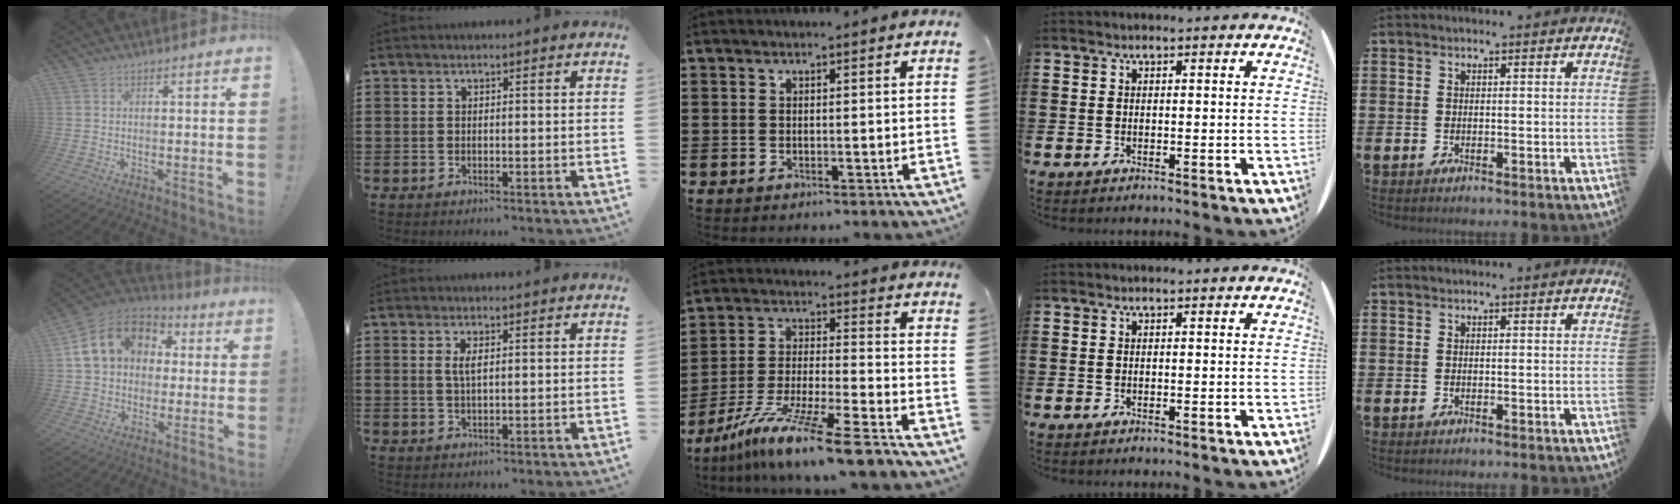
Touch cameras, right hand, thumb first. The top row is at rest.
{"thumb": {"total": 16.2, "force": [5.0, 12.9, 8.4], "torque": [-0.124, -0.006, 0.102]}, "index": {"total": 1.9, "force": [0.5, 0.5, 1.8], "torque": [-0.036, 0.003, 0.008]}, "middle": {"total": 12.2, "force": [-10.1, -0.8, 6.8], "torque": [-0.126, 0.006, -0.194]}}